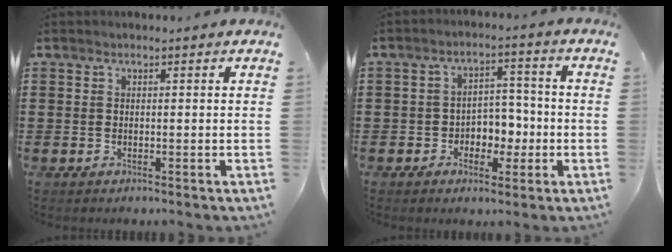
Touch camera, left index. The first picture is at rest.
{"total": 4.4, "force": [-1.5, 3.6, 2.0], "torque": [-0.040, 0.008, -0.035]}